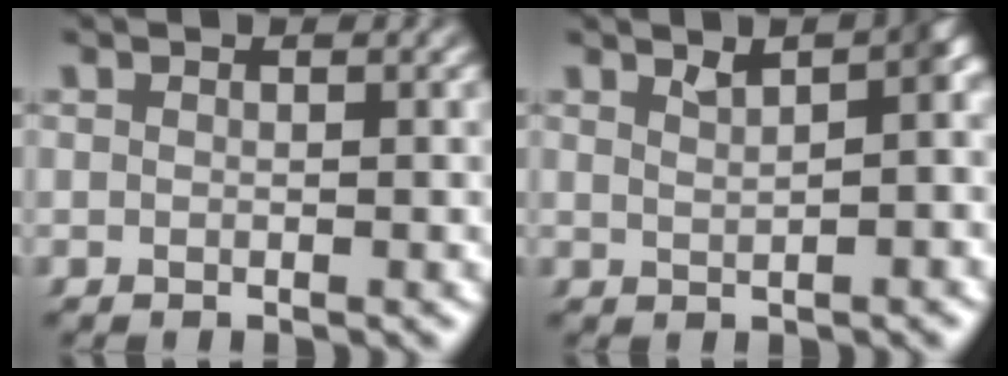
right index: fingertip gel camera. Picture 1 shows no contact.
{"total": 2.5, "force": [1.0, 0.8, 2.1], "torque": [-0.021, -0.004, 0.020]}